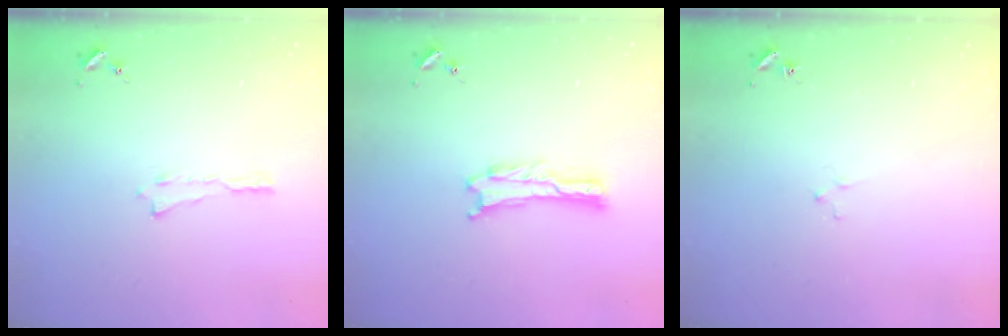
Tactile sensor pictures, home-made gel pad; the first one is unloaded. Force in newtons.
{"total": 0.0}
{"total": 1.5, "press": 1.5, "slide": 0.2}